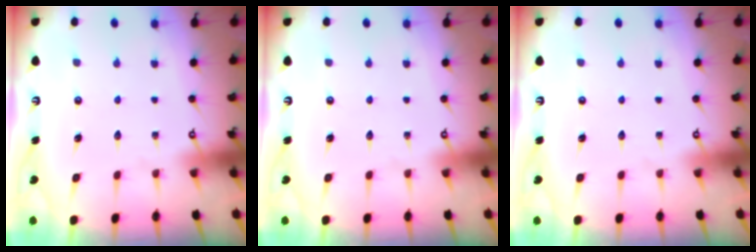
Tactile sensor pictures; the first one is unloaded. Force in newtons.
{"total": 0.0}
{"total": 0.0}